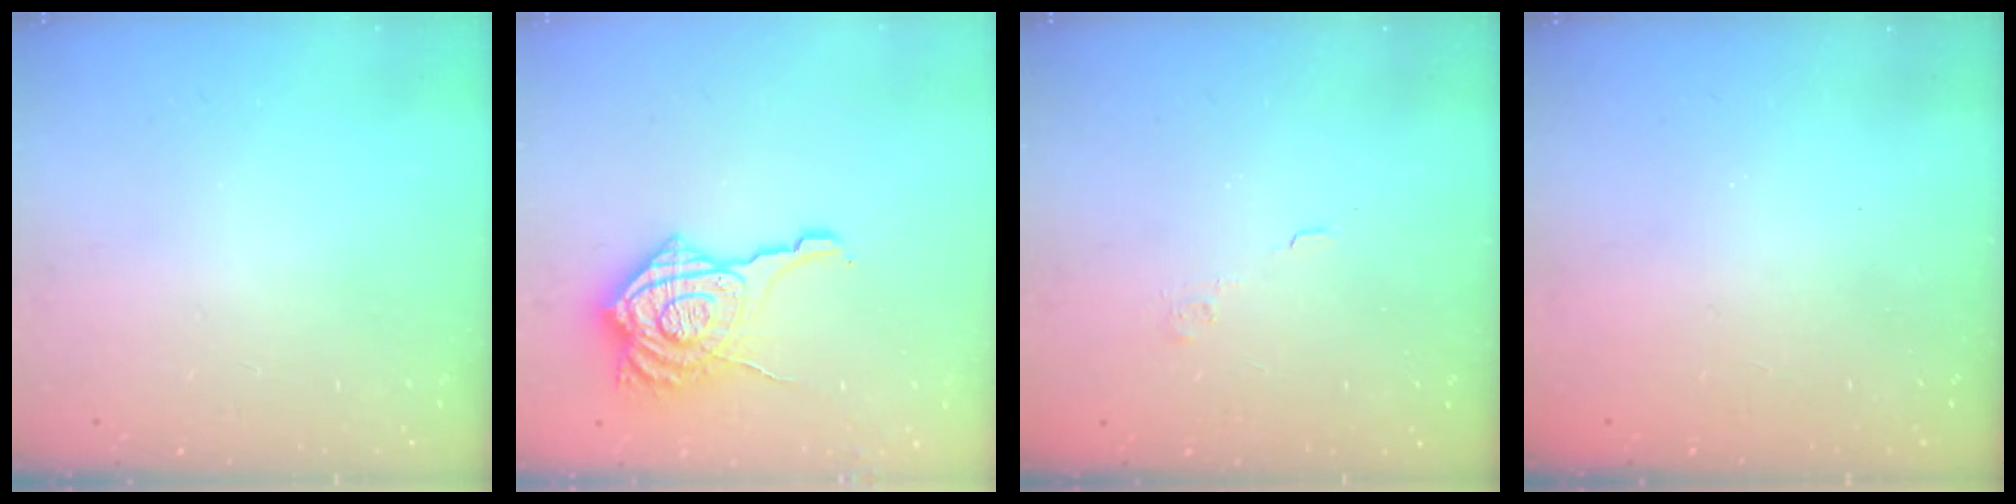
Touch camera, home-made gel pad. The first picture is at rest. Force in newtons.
{"total": 15.7, "press": 15.6, "slide": 1.6}
{"total": 3.6, "press": 3.5, "slide": 0.9}
{"total": 2.4, "press": 2.2, "slide": 0.8}